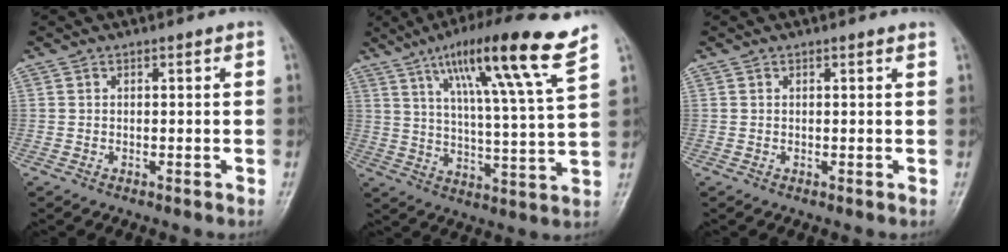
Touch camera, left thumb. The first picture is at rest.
{"total": 17.2, "force": [10.4, 0.2, 13.7], "torque": [-0.212, -0.043, 0.161]}
{"total": 0.6, "force": [0.5, -0.1, 0.3], "torque": [-0.011, -0.001, 0.008]}